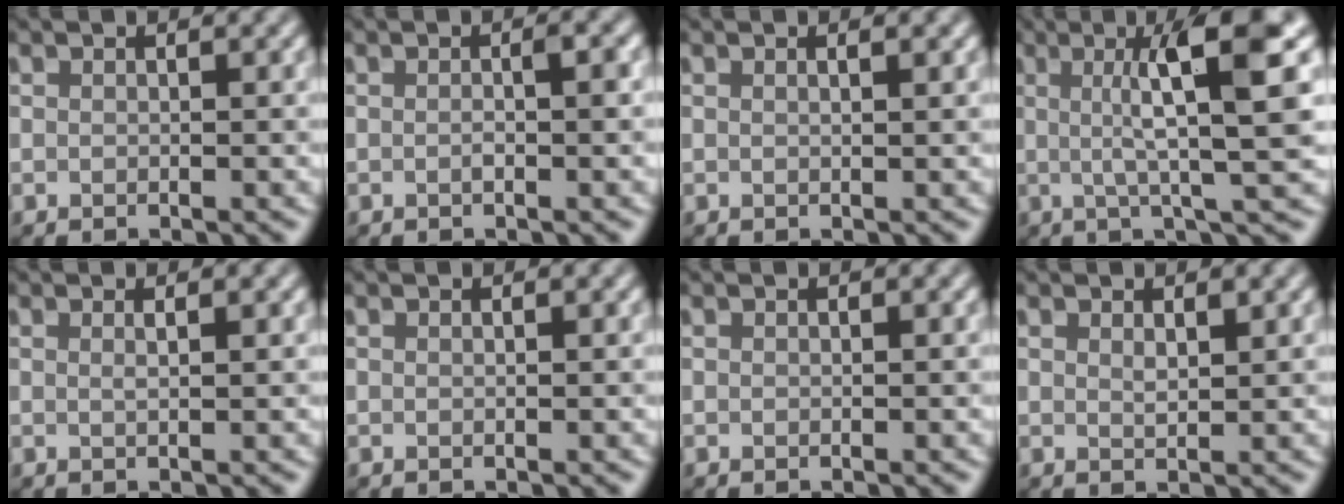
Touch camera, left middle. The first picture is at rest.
{"total": 1.5, "force": [-0.2, 0.2, 1.5], "torque": [-0.024, 0.002, -0.003]}
{"total": 1.1, "force": [0.5, 0.3, 0.9], "torque": [-0.008, -0.002, 0.001]}
{"total": 8.3, "force": [1.4, 1.4, 8.1], "torque": [-0.109, 0.012, 0.022]}
{"total": 1.0, "force": [0.4, 0.3, 0.9], "torque": [-0.008, 0.000, 0.001]}
{"total": 0.0}
{"total": 0.0}
{"total": 0.9, "force": [0.6, 0.2, 0.6], "torque": [-0.012, -0.004, 0.012]}